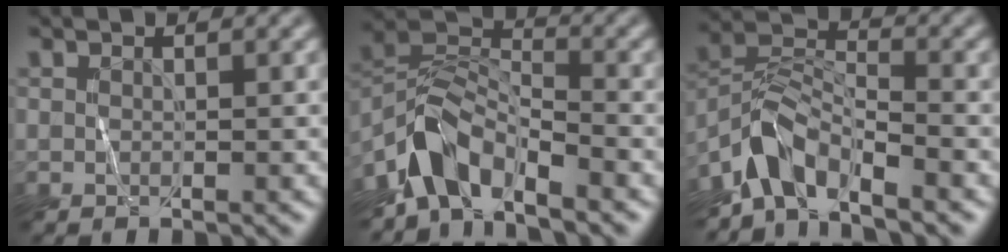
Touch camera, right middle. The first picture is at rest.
{"total": 5.4, "force": [-4.3, 2.1, 2.6], "torque": [-0.040, 0.006, -0.095]}
{"total": 4.8, "force": [-4.0, 1.5, 2.2], "torque": [-0.033, 0.007, -0.091]}